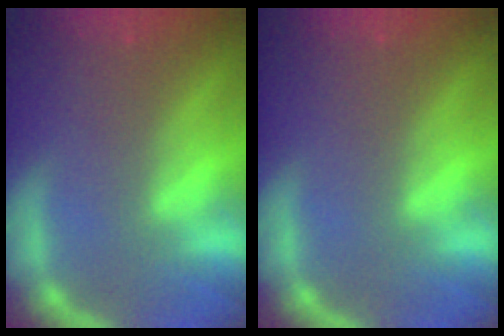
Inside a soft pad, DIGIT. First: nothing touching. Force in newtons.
{"total": 0.0}